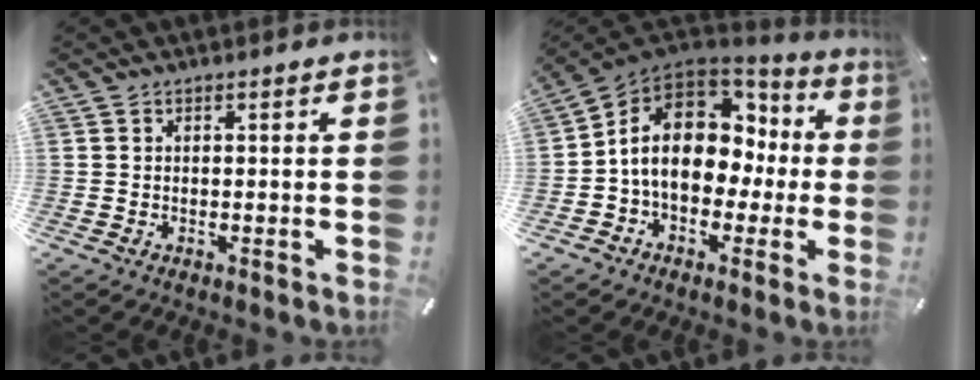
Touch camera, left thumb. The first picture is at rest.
{"total": 14.7, "force": [1.2, 11.5, 9.2], "torque": [-0.162, 0.004, 0.027]}